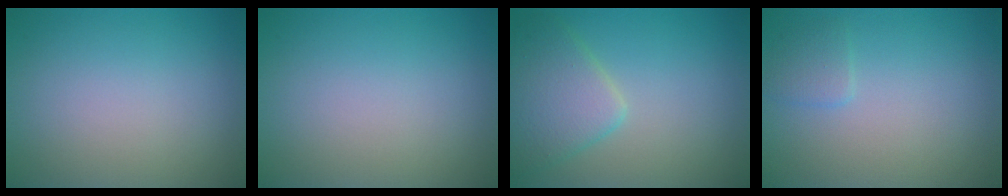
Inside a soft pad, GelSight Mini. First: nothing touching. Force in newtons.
{"total": 0.0}
{"total": 4.2, "press": 4.2, "slide": 0.3}
{"total": 1.2, "press": 1.2, "slide": 0.1}